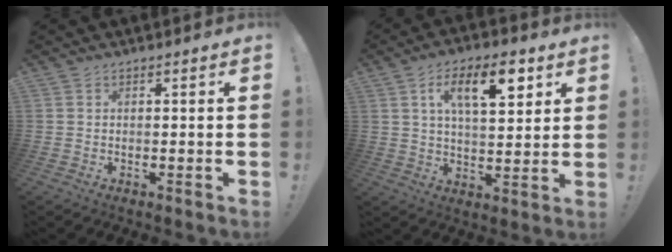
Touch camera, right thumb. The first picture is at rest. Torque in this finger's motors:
{"motor_torque": [1.24, 1.24, 0.21, 0.14, 0.03]}